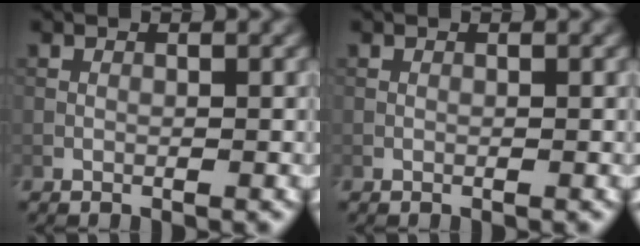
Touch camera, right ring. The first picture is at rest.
{"total": 0.0}